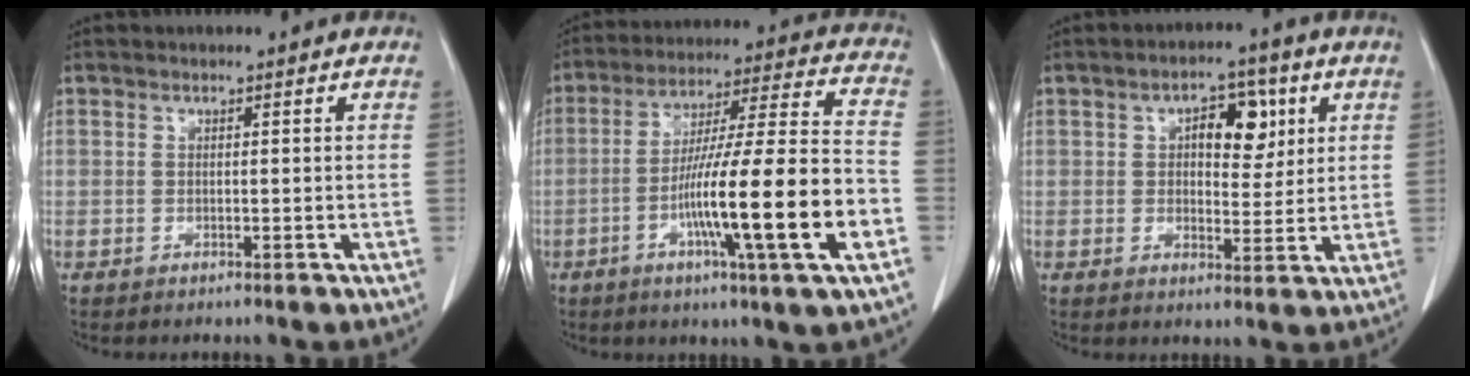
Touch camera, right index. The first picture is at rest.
{"total": 19.5, "force": [-6.1, 0.0, 18.6], "torque": [-0.298, -0.006, -0.101]}
{"total": 7.1, "force": [2.4, 3.6, 5.7], "torque": [-0.078, 0.015, 0.035]}